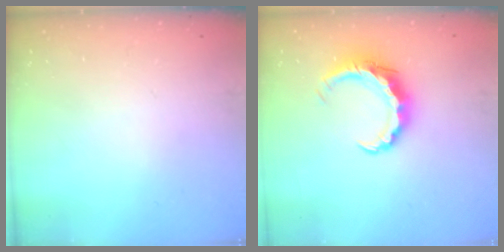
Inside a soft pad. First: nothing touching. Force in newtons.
{"total": 7.4, "press": 7.4, "slide": 0.3}